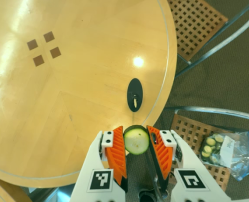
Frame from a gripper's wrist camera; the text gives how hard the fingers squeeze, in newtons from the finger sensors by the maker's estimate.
{"total": 8.5, "left": 8.1, "right": 8.9}